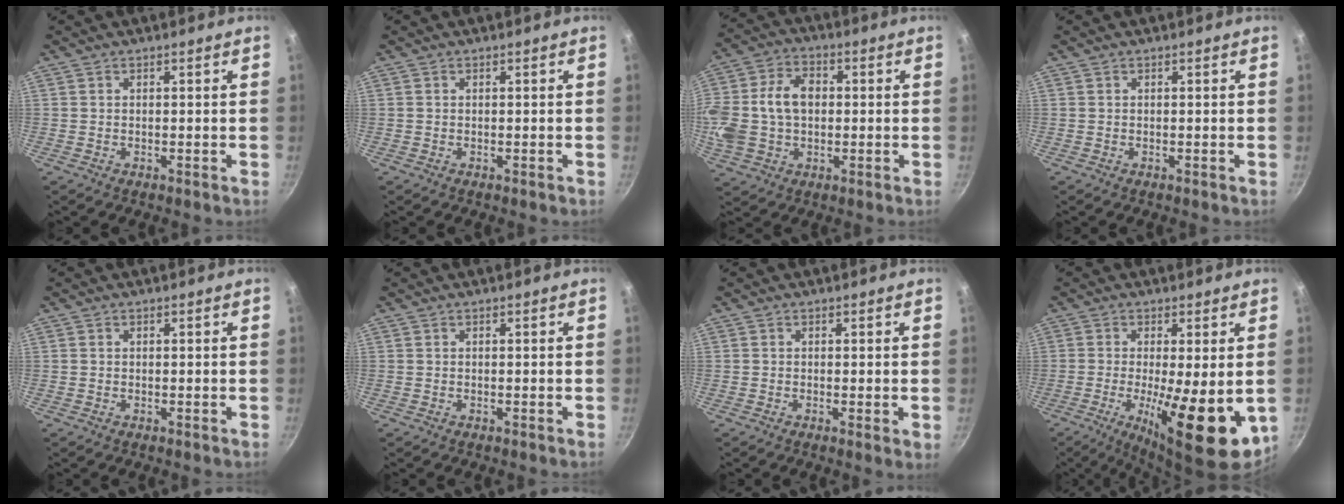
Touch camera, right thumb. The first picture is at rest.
{"total": 0.0}
{"total": 17.3, "force": [0.8, 12.8, 11.7], "torque": [-0.244, 0.035, 0.011]}
{"total": 0.0}
{"total": 0.0}
{"total": 0.0}
{"total": 1.5, "force": [-0.1, 0.2, 1.5], "torque": [-0.023, -0.006, -0.004]}
{"total": 15.7, "force": [-2.8, 4.6, 14.7], "torque": [-0.219, -0.014, -0.035]}